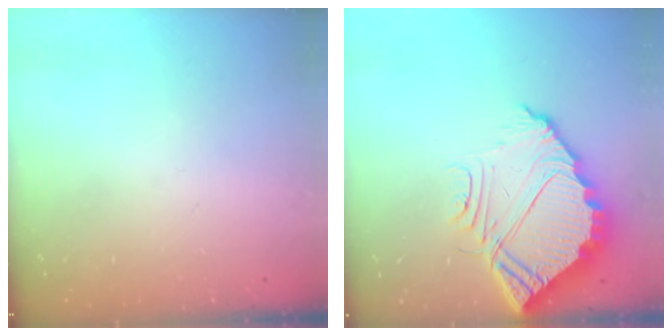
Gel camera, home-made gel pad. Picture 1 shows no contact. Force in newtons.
{"total": 10.6, "press": 10.6, "slide": 0.6}